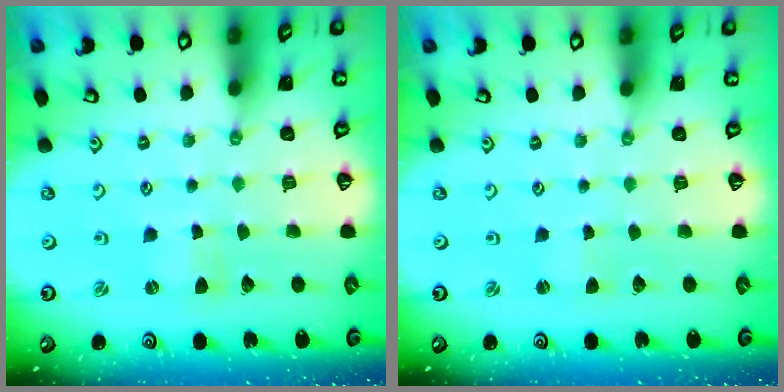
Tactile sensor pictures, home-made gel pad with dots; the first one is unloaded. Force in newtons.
{"total": 1.0, "press": 0.9, "slide": 0.1}